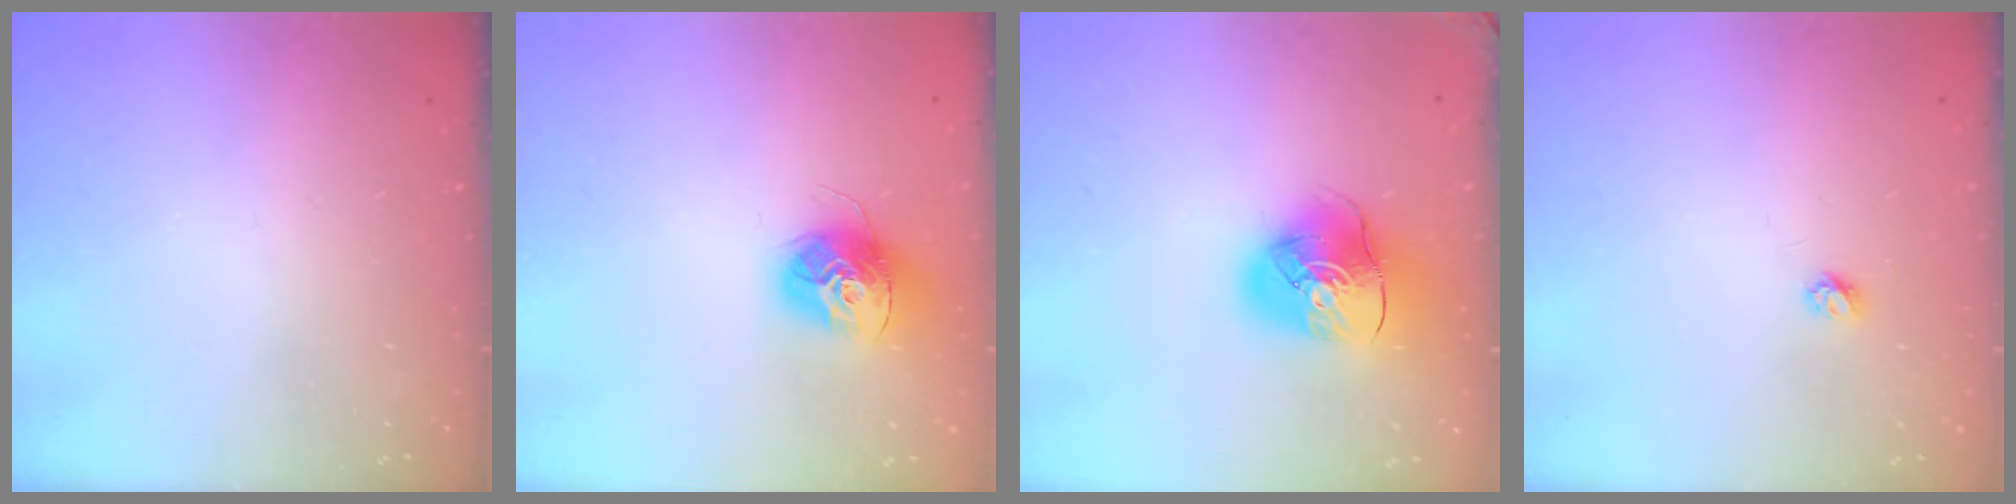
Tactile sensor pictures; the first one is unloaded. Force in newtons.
{"total": 13.7, "press": 13.6, "slide": 1.3}
{"total": 12.8, "press": 12.7, "slide": 2.0}
{"total": 3.4, "press": 3.4, "slide": 0.3}